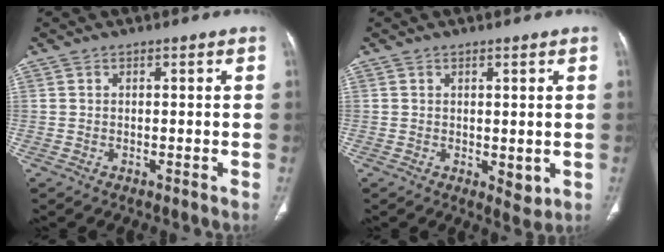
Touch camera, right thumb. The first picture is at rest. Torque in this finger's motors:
{"motor_torque": [1.61, 0.73, 0.58, -1.04, 0.00]}